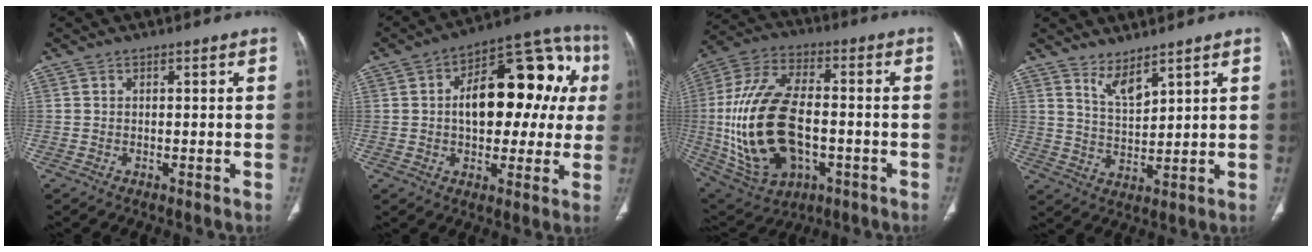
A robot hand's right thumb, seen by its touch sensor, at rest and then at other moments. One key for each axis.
{"total": 21.3, "fx": 2.8, "fy": 11.9, "fz": 17.5, "tx": -0.194, "ty": 0.039, "tz": 0.033}
{"total": 23.6, "fx": -3.2, "fy": 13.4, "fz": 19.1, "tx": -0.388, "ty": 0.013, "tz": -0.039}
{"total": 4.9, "fx": 3.9, "fy": 1.2, "fz": 2.8, "tx": -0.048, "ty": -0.041, "tz": 0.082}